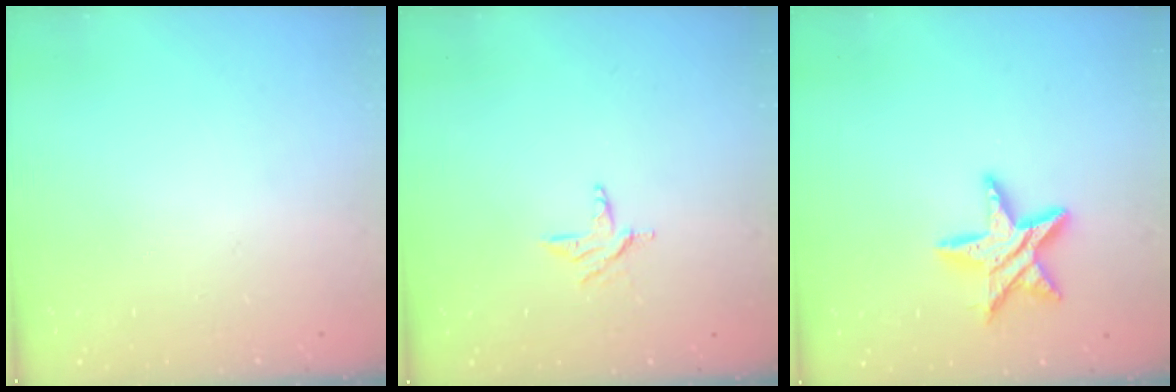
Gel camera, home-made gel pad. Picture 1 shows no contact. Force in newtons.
{"total": 4.9, "press": 4.8, "slide": 0.4}
{"total": 11.8, "press": 11.8, "slide": 0.8}